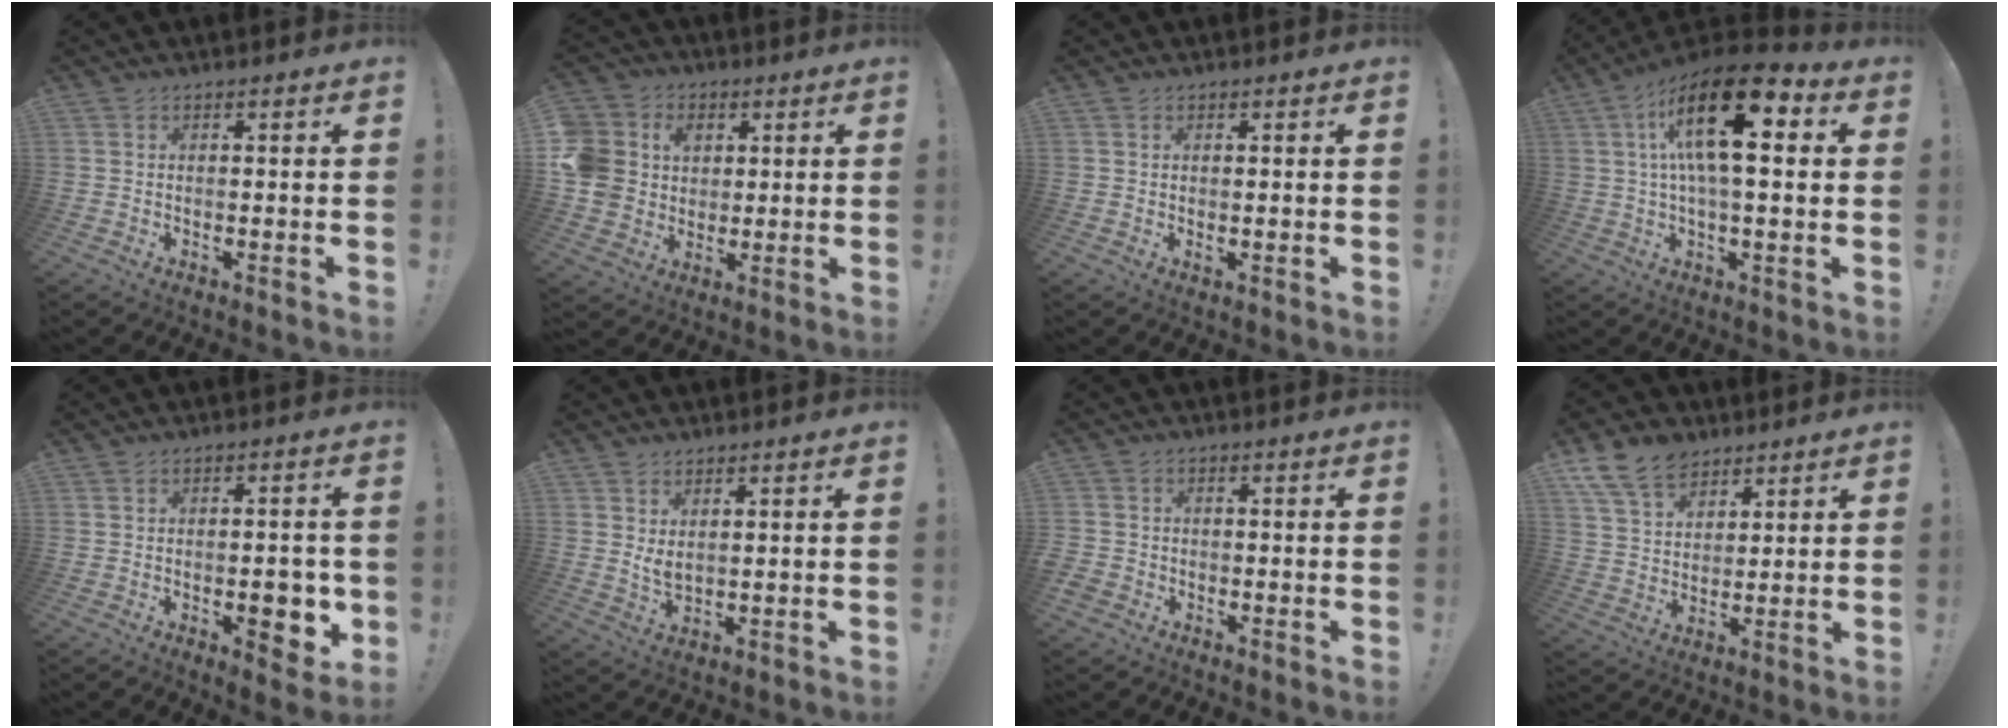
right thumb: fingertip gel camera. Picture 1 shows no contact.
{"total": 11.6, "force": [1.9, 10.6, 4.3], "torque": [-0.097, -0.004, 0.042]}
{"total": 0.6, "force": [0.4, 0.3, 0.2], "torque": [0.005, -0.004, 0.007]}
{"total": 21.0, "force": [6.1, 7.7, 18.6], "torque": [-0.308, -0.018, 0.096]}
{"total": 7.8, "force": [-1.8, 4.0, 6.4], "torque": [-0.060, 0.001, -0.025]}
{"total": 3.6, "force": [1.8, 1.6, 2.7], "torque": [-0.032, -0.018, 0.030]}
{"total": 2.3, "force": [-1.5, 1.6, 0.7], "torque": [-0.012, 0.006, -0.027]}
{"total": 12.3, "force": [8.2, 7.9, 4.7], "torque": [-0.085, -0.045, 0.161]}